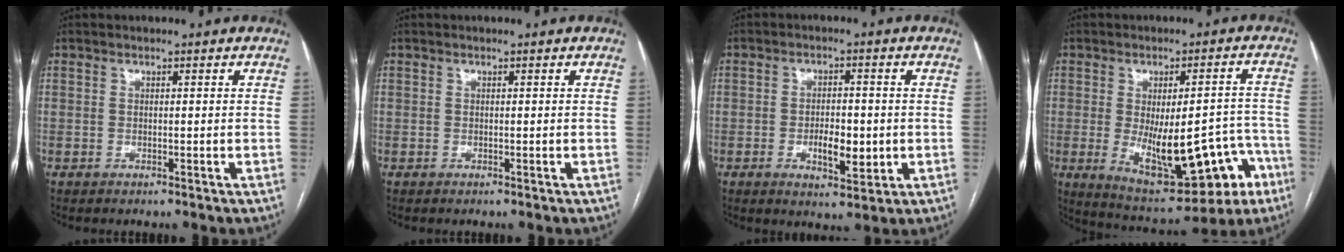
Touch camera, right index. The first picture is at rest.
{"total": 0.0}
{"total": 6.0, "force": [-1.2, 2.4, 5.3], "torque": [-0.089, -0.005, -0.014]}
{"total": 17.5, "force": [-6.1, 7.0, 14.8], "torque": [-0.185, 0.015, -0.063]}